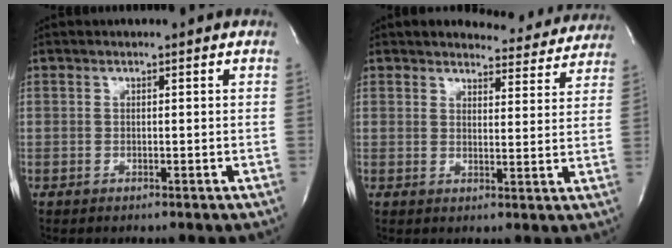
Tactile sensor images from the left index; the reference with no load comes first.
{"total": 9.5, "force": [9.1, 2.8, 0.8], "torque": [0.014, -0.025, 0.087]}